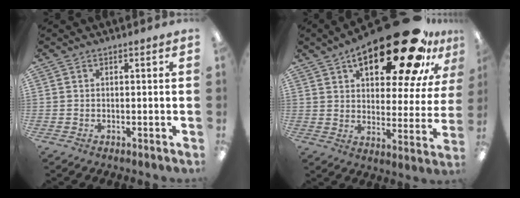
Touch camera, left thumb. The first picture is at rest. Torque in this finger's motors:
{"motor_torque": [0.21, 1.23, 1.36, -1.41, 0.14]}